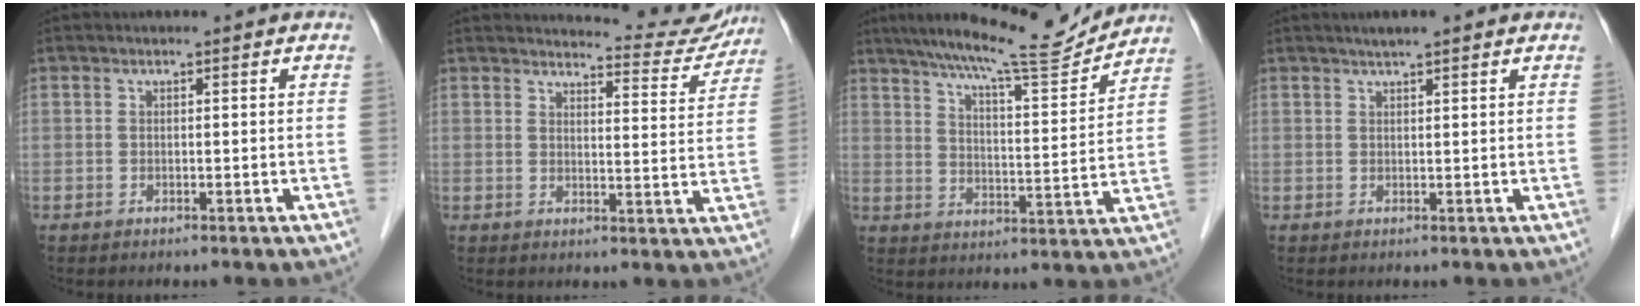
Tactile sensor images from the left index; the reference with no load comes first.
{"total": 9.2, "force": [9.1, 1.4, 0.3], "torque": [0.009, -0.032, 0.096]}
{"total": 14.1, "force": [13.0, 0.3, 5.5], "torque": [-0.096, -0.007, 0.193]}
{"total": 3.1, "force": [2.3, 0.3, 2.1], "torque": [-0.033, 0.015, 0.037]}